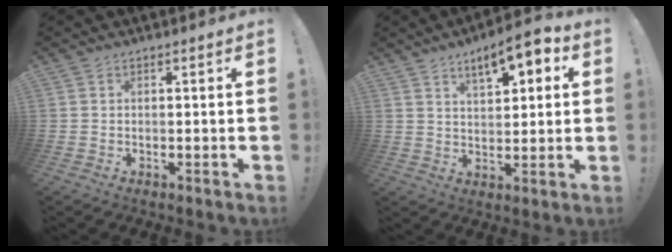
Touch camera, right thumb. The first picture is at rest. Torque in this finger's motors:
{"motor_torque": [0.62, 0.63, 0.08, 0.20, 0.17]}